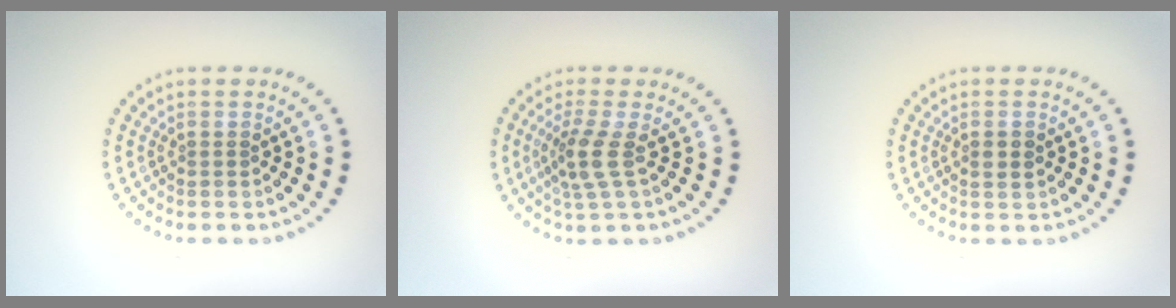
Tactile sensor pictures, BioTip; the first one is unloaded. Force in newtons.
{"total": 2.7, "press": 2.1, "slide": 1.7}
{"total": 1.2, "press": 1.1, "slide": 0.3}